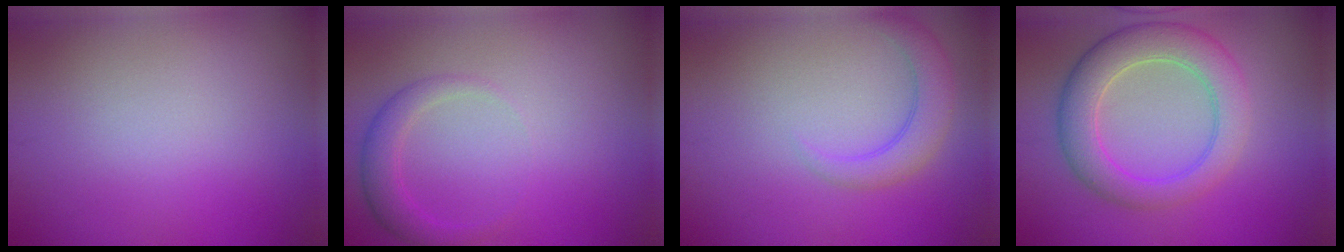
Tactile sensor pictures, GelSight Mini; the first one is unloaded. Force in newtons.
{"total": 2.2, "press": 2.2, "slide": 0.2}
{"total": 2.8, "press": 2.8, "slide": 0.3}
{"total": 5.7, "press": 5.7, "slide": 0.5}